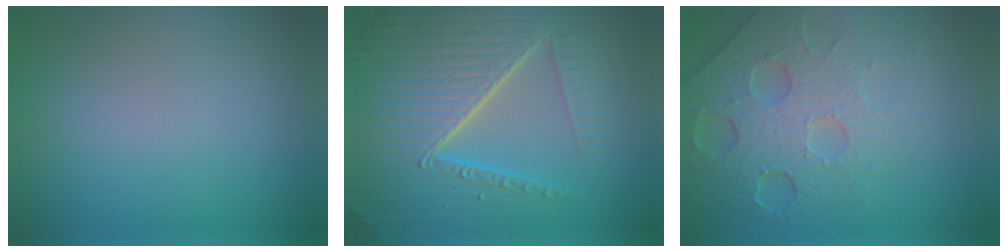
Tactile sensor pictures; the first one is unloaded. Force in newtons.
{"total": 10.6, "press": 6.6, "slide": 8.3}
{"total": 8.1, "press": 5.4, "slide": 6.1}